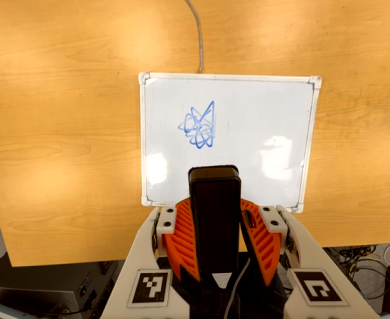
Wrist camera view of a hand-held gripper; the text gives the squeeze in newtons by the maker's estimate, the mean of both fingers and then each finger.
{"total": 7.6, "left": 8.0, "right": 7.2}